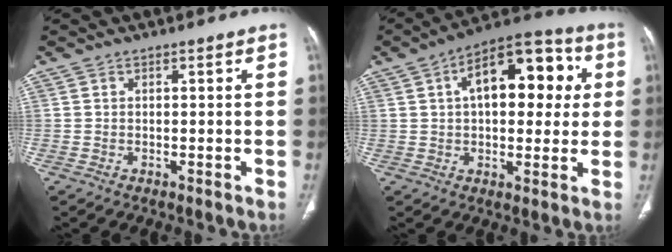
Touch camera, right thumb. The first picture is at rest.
{"total": 17.8, "force": [4.2, 9.6, 14.4], "torque": [-0.164, 0.027, 0.054]}